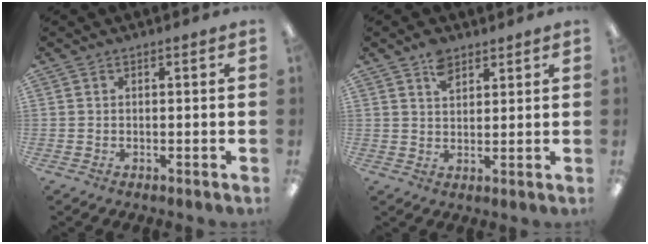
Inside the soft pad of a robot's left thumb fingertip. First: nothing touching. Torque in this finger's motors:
{"motor_torque": [0.74, 0.16, 0.20, -0.42, 0.00]}